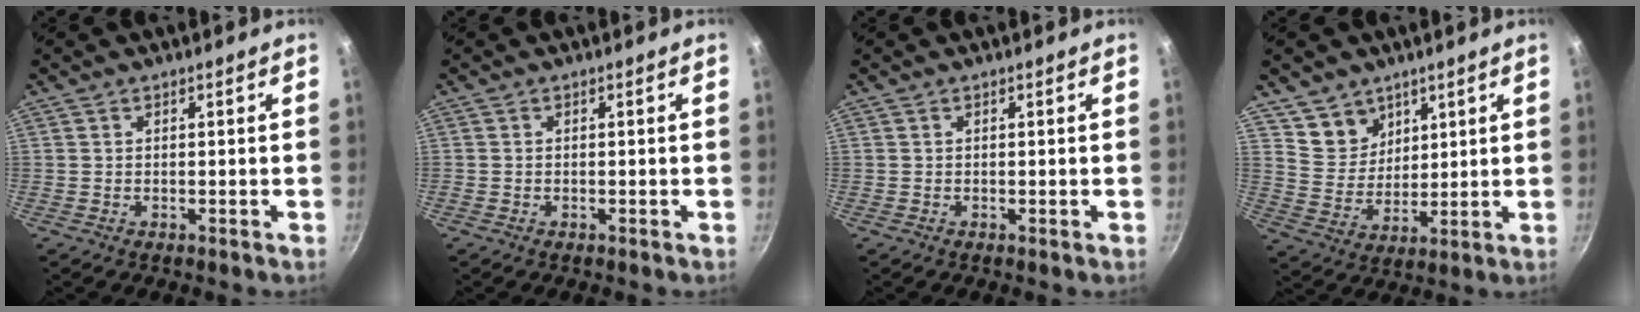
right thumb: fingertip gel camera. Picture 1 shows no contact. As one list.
[{"total": 0.0}, {"total": 0.0}, {"total": 7.9, "force": [5.1, 5.8, 1.7], "torque": [0.002, -0.027, 0.103]}]